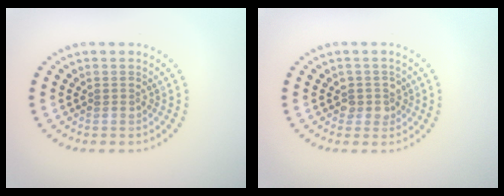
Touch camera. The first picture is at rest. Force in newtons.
{"total": 1.8, "press": 1.5, "slide": 1.0}